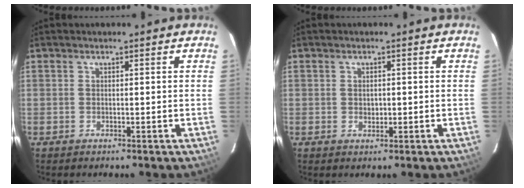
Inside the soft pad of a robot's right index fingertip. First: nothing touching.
{"total": 1.4, "force": [0.0, 1.2, 0.7], "torque": [-0.009, 0.000, 0.001]}